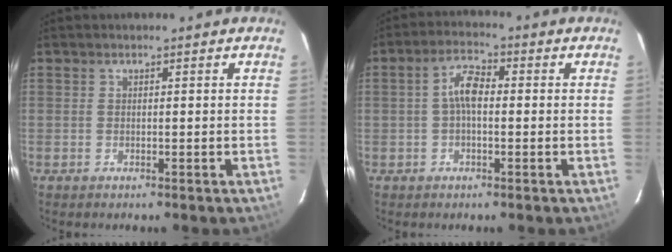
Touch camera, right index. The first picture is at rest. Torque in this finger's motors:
{"motor_torque": [0.40, -0.21, 0.34, 0.10]}